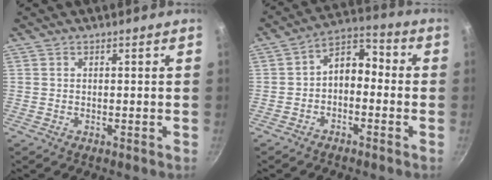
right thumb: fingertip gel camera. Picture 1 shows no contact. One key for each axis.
{"total": 7.1, "fx": -1.3, "fy": 4.8, "fz": 5.1, "tx": -0.056, "ty": 0.045, "tz": -0.033}